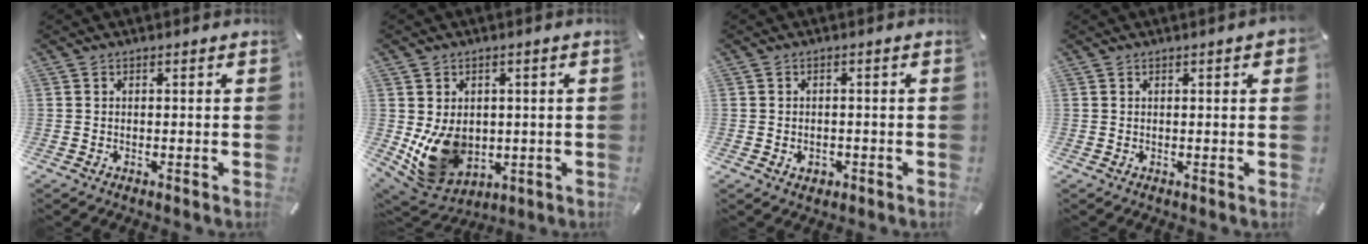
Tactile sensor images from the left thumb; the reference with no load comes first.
{"total": 12.5, "force": [-0.9, 10.2, 7.2], "torque": [-0.139, -0.013, -0.009]}
{"total": 2.1, "force": [-0.8, 1.6, 1.1], "torque": [-0.021, 0.006, -0.015]}
{"total": 2.1, "force": [0.7, 0.3, 1.9], "torque": [-0.029, 0.001, 0.009]}